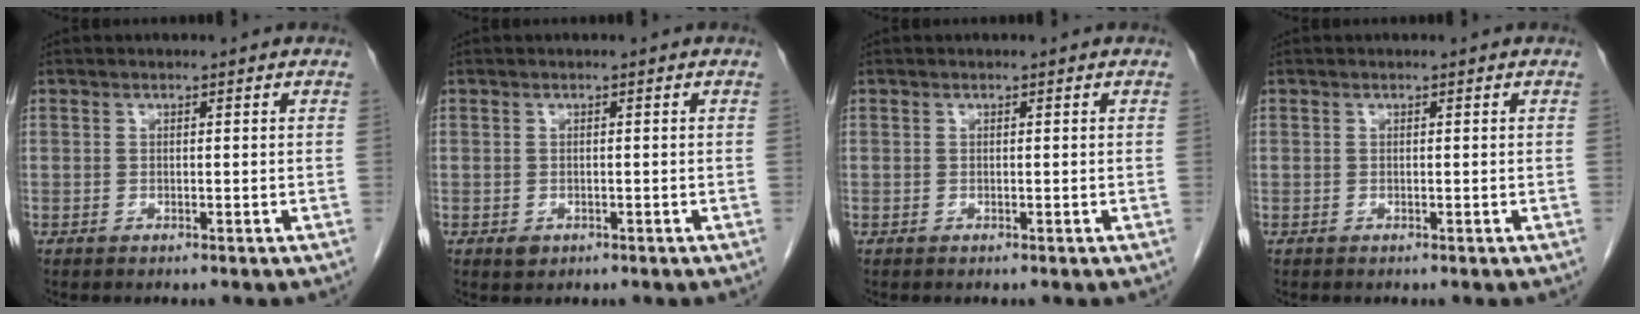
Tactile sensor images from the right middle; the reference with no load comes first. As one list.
[{"total": 1.1, "force": [-0.5, 0.8, 0.6], "torque": [-0.009, 0.001, -0.001]}, {"total": 0.0}, {"total": 0.0}]